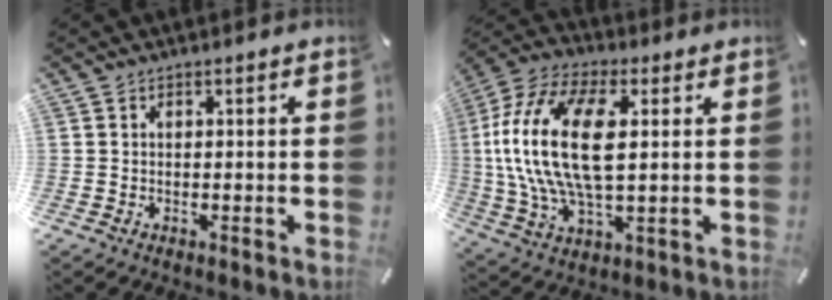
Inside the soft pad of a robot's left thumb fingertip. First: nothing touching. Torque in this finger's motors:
{"motor_torque": [2.46, 2.55, 1.71, -1.06, 1.05]}